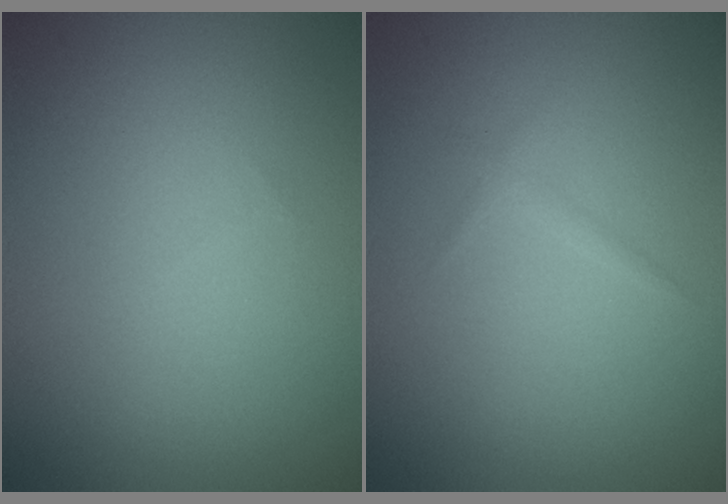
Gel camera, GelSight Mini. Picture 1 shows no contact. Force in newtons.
{"total": 1.2, "press": 1.2, "slide": 0.2}